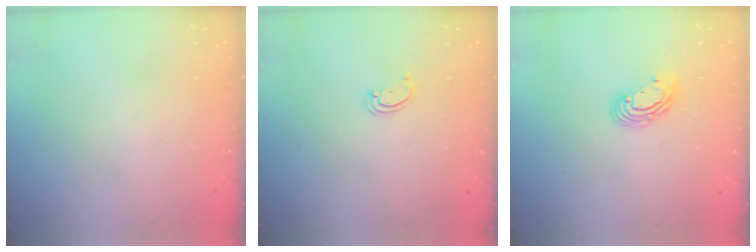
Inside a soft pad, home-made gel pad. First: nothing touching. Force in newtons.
{"total": 1.5, "press": 1.5, "slide": 0.1}
{"total": 8.1, "press": 8.0, "slide": 1.4}